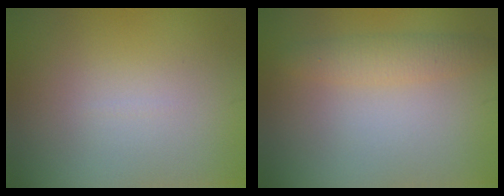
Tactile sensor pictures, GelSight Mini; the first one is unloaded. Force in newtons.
{"total": 2.3, "press": 2.3, "slide": 0.2}